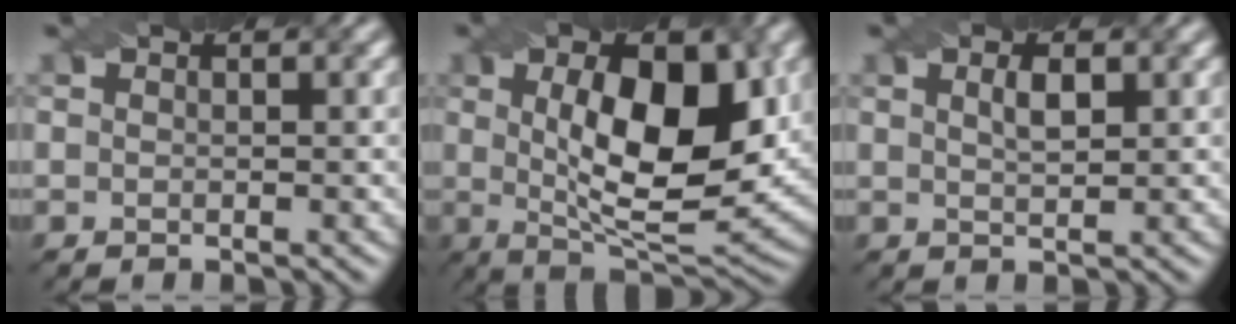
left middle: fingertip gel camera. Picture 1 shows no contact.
{"total": 11.1, "force": [1.5, 4.5, 10.1], "torque": [-0.149, -0.001, 0.029]}
{"total": 1.6, "force": [0.6, 0.5, 1.4], "torque": [-0.024, 0.003, 0.013]}